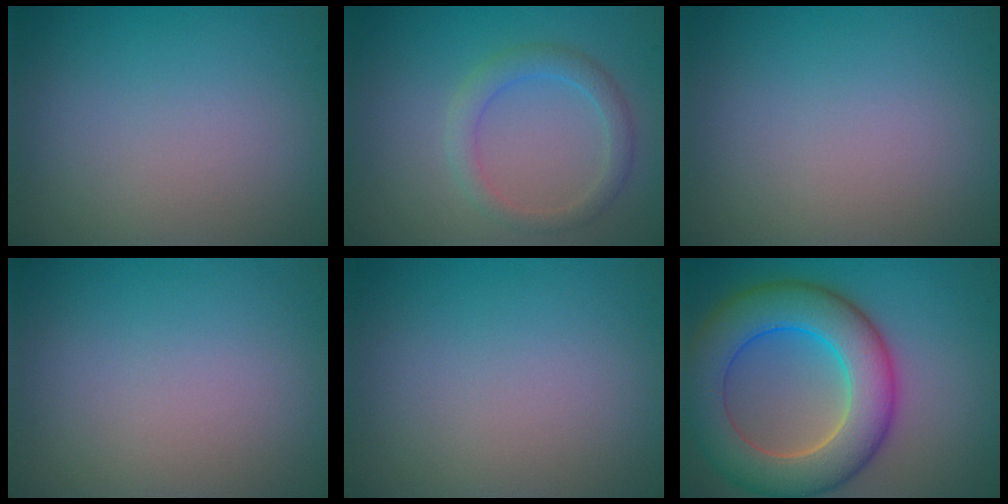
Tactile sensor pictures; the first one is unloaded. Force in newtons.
{"total": 2.3, "press": 2.3, "slide": 0.1}
{"total": 0.0}
{"total": 0.0}
{"total": 0.0}
{"total": 9.3, "press": 9.3, "slide": 0.6}